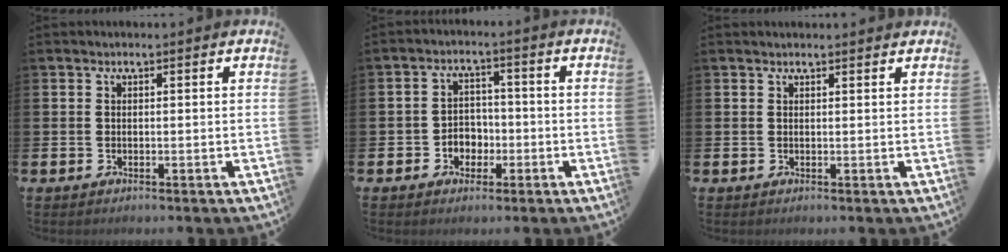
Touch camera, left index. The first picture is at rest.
{"total": 3.4, "force": [-1.5, 2.9, 1.1], "torque": [-0.029, 0.006, -0.036]}
{"total": 0.8, "force": [0.8, 0.0, 0.1], "torque": [0.010, -0.004, 0.011]}